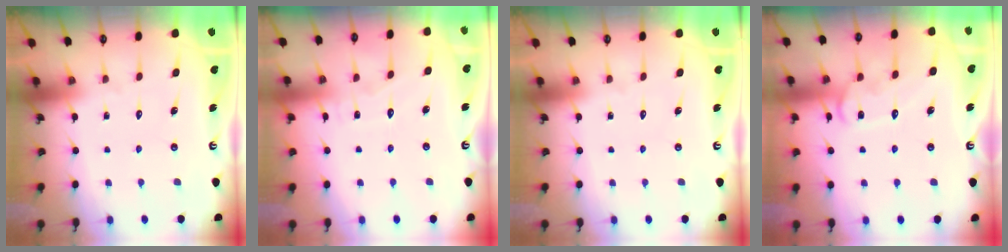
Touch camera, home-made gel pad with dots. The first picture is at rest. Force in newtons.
{"total": 4.2, "press": 4.2, "slide": 0.3}
{"total": 0.0}
{"total": 12.3, "press": 12.3, "slide": 0.9}